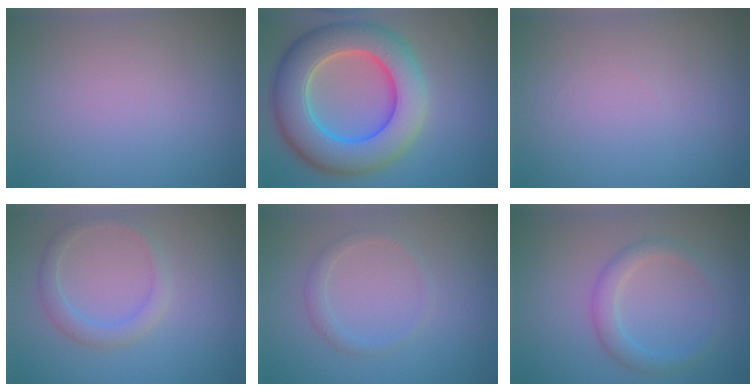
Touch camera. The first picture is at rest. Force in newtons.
{"total": 10.4, "press": 10.4, "slide": 0.5}
{"total": 0.0}
{"total": 2.1, "press": 2.1, "slide": 0.1}
{"total": 1.3, "press": 1.3, "slide": 0.2}
{"total": 2.4, "press": 2.3, "slide": 0.2}